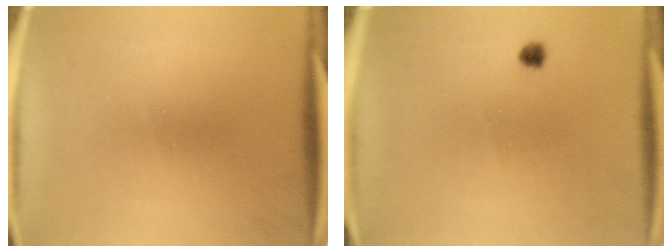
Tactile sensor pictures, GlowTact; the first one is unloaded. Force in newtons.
{"total": 1.2}